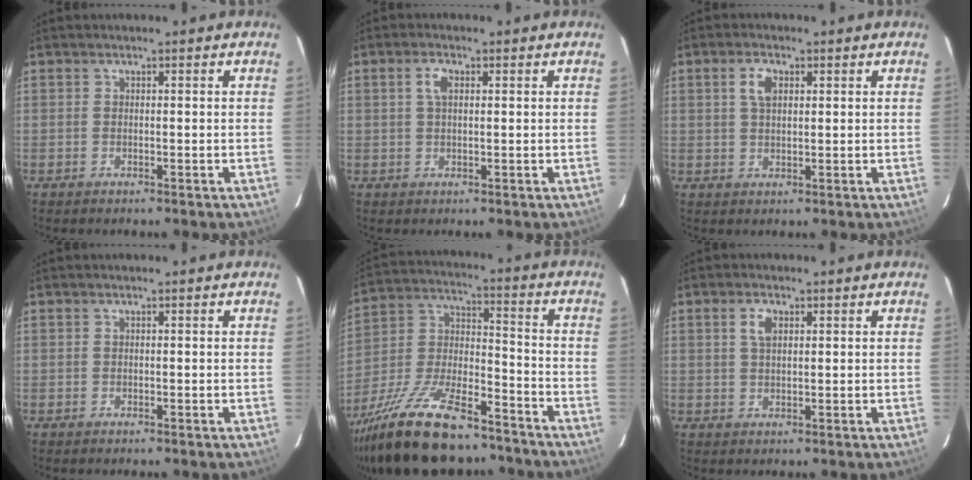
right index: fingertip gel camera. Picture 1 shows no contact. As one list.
[{"total": 2.7, "force": [0.8, 1.3, 2.2], "torque": [-0.046, 0.008, 0.014]}, {"total": 3.7, "force": [1.3, 2.1, 2.8], "torque": [-0.054, 0.008, 0.025]}, {"total": 0.0}, {"total": 24.3, "force": [-18.0, 8.2, 14.2], "torque": [-0.285, -0.020, -0.291]}, {"total": 3.0, "force": [1.2, 1.6, 2.3], "torque": [-0.044, 0.006, 0.022]}]